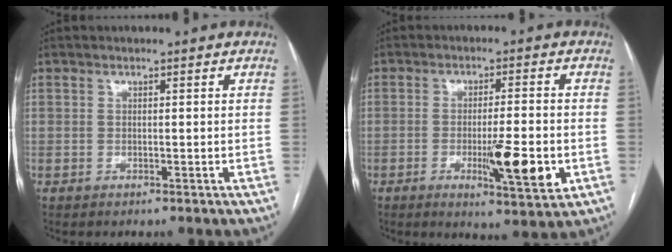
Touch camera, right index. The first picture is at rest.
{"total": 9.6, "force": [-2.7, 1.3, 9.1], "torque": [-0.138, -0.016, -0.038]}